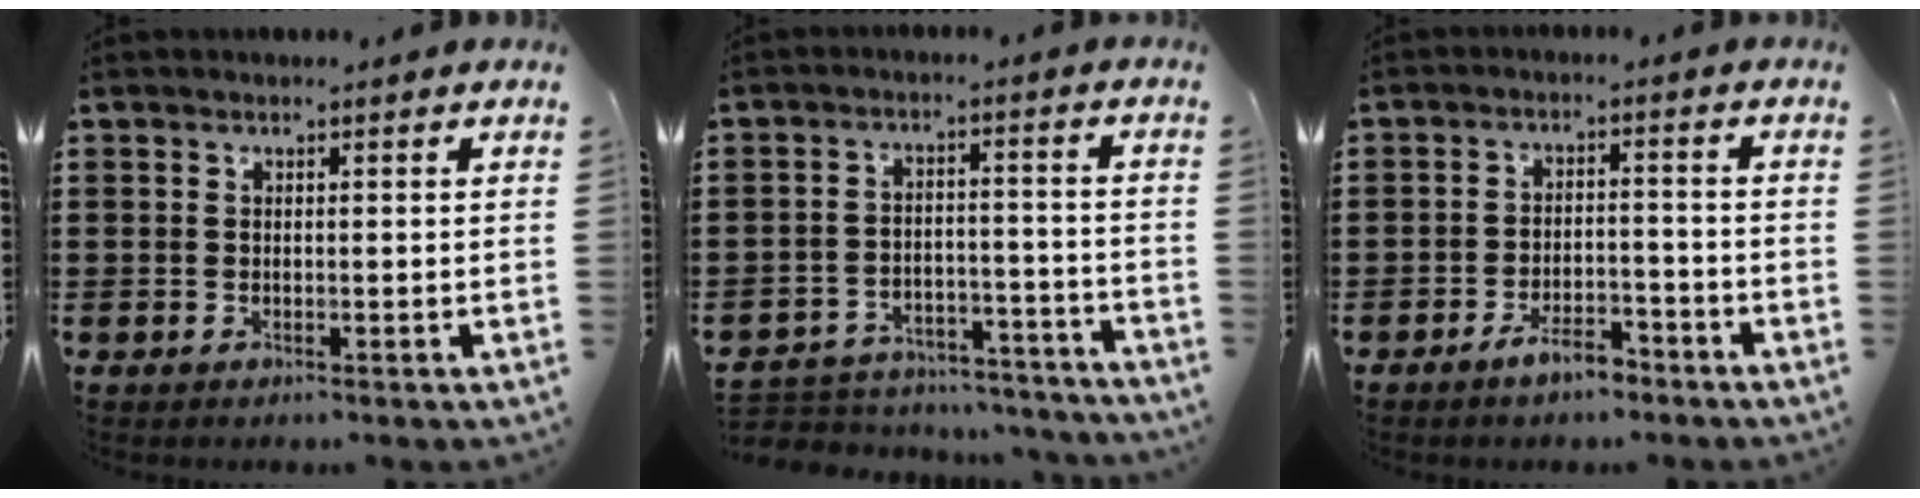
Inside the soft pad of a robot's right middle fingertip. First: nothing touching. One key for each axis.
{"total": 4.8, "fx": -4.8, "fy": 0.7, "fz": 0.1, "tx": -0.013, "ty": 0.007, "tz": -0.102}
{"total": 4.4, "fx": -3.7, "fy": 1.3, "fz": 2.0, "tx": -0.039, "ty": 0.010, "tz": -0.072}